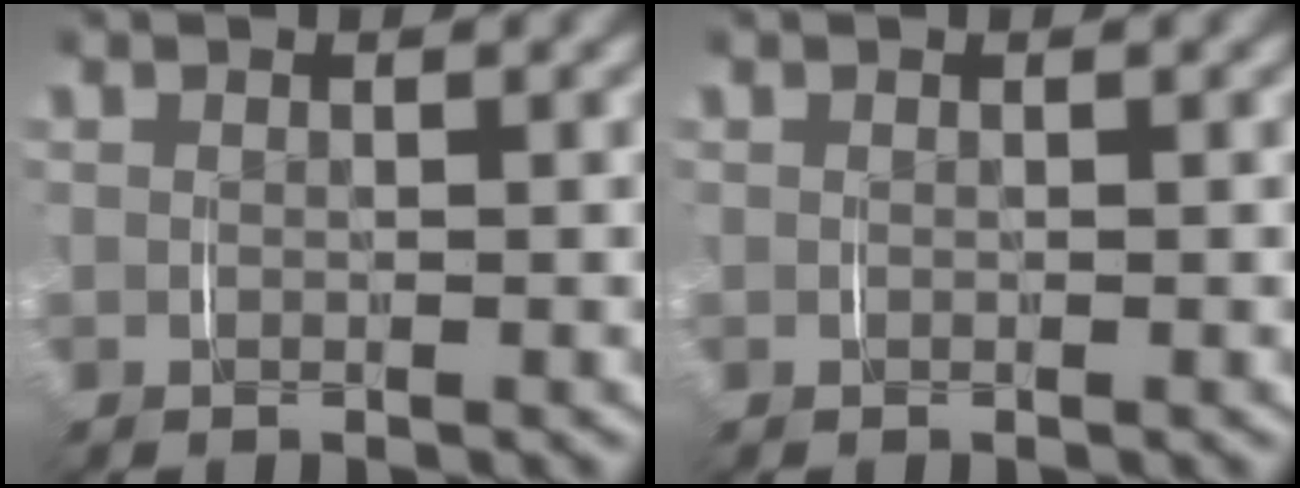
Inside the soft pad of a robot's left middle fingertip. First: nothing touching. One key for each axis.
{"total": 0.0}